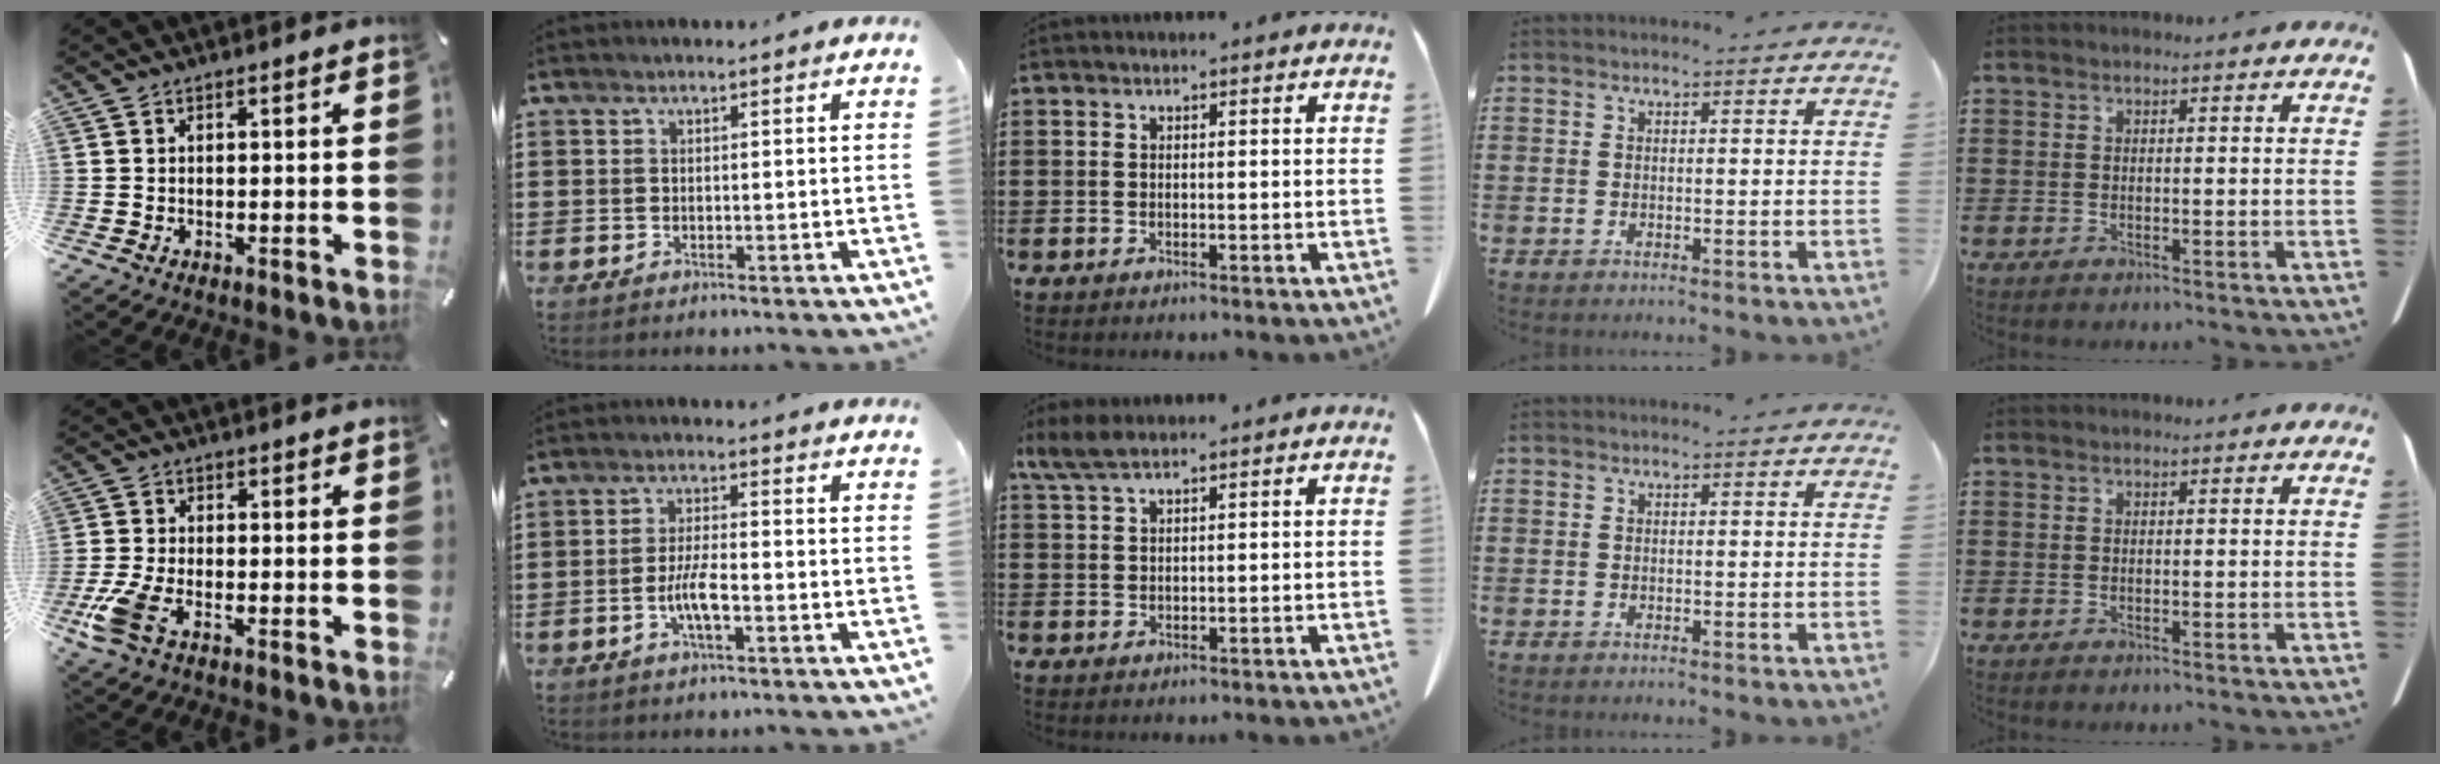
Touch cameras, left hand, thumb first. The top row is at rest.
{"thumb": {"total": 7.3, "force": [-3.5, 3.5, 5.5], "torque": [-0.136, -0.005, -0.066]}, "index": {"total": 5.2, "force": [-1.7, 1.2, 4.8], "torque": [-0.100, 0.000, -0.037]}, "middle": {"total": 3.7, "force": [2.4, 0.9, 2.6], "torque": [-0.063, -0.001, 0.044]}}